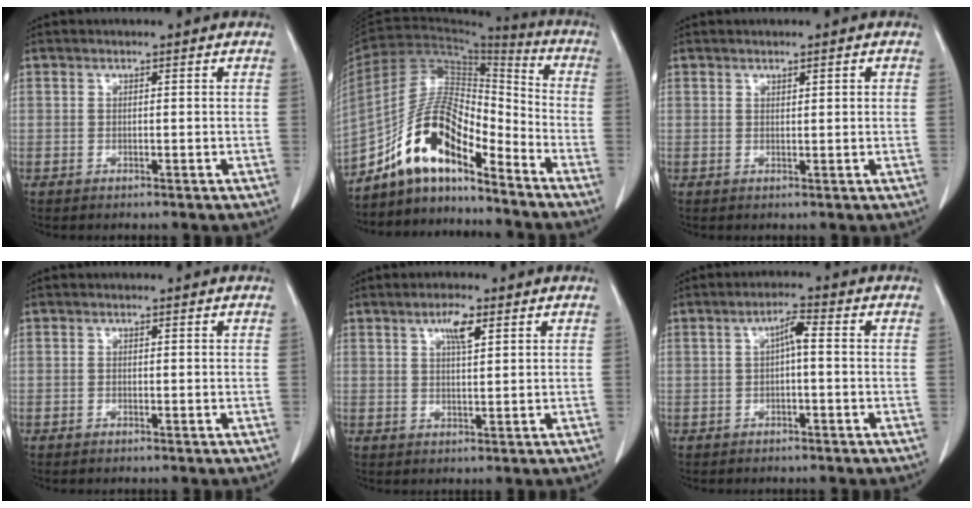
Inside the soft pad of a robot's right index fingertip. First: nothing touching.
{"total": 13.3, "force": [-10.0, 3.7, 7.9], "torque": [-0.148, 0.037, -0.179]}
{"total": 1.2, "force": [0.6, 0.1, 1.0], "torque": [-0.018, 0.000, 0.009]}
{"total": 0.0}
{"total": 3.6, "force": [1.9, 0.7, 3.1], "torque": [-0.056, 0.002, 0.032]}
{"total": 3.0, "force": [0.0, 0.5, 2.9], "torque": [-0.050, 0.011, 0.001]}